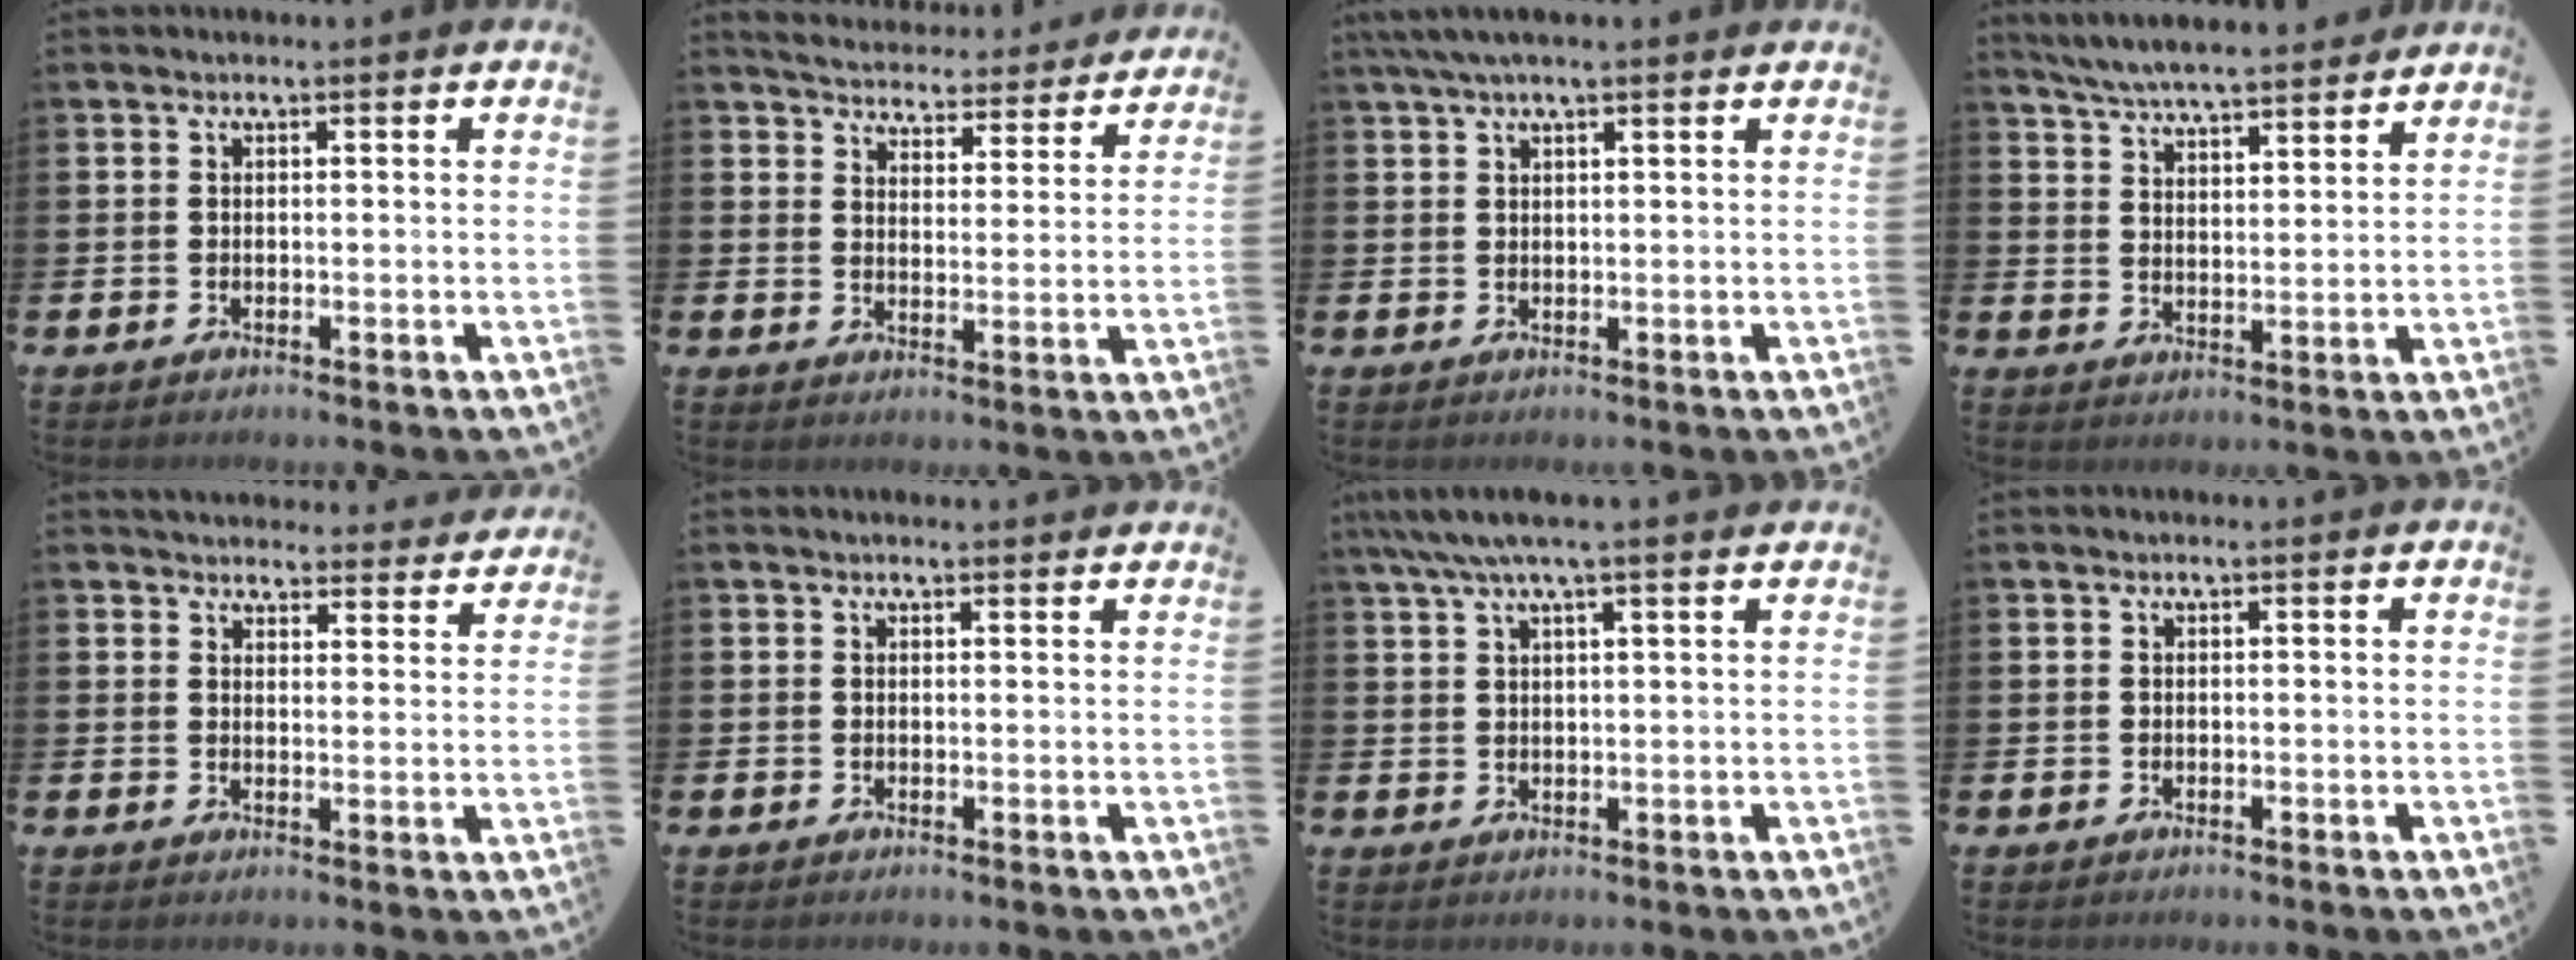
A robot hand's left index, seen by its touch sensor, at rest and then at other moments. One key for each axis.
{"total": 4.7, "fx": 4.7, "fy": 0.7, "fz": 0.1, "tx": -0.019, "ty": -0.040, "tz": 0.077}
{"total": 3.1, "fx": 2.3, "fy": 0.4, "fz": 1.9, "tx": -0.049, "ty": 0.004, "tz": 0.044}
{"total": 6.2, "fx": 6.1, "fy": 0.3, "fz": 1.2, "tx": -0.049, "ty": -0.034, "tz": 0.109}
{"total": 4.2, "fx": 4.0, "fy": 1.0, "fz": 0.2, "tx": -0.006, "ty": -0.025, "tz": 0.071}
{"total": 0.9, "fx": 0.8, "fy": 0.2, "fz": 0.1, "tx": 0.009, "ty": -0.002, "tz": 0.013}
{"total": 4.5, "fx": 3.5, "fy": 0.4, "fz": 2.8, "tx": -0.068, "ty": -0.003, "tz": 0.064}
{"total": 0.0}